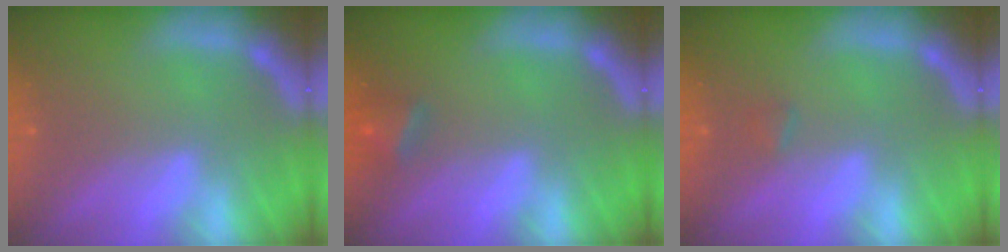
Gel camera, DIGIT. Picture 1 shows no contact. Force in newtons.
{"total": 2.4}
{"total": 0.9}